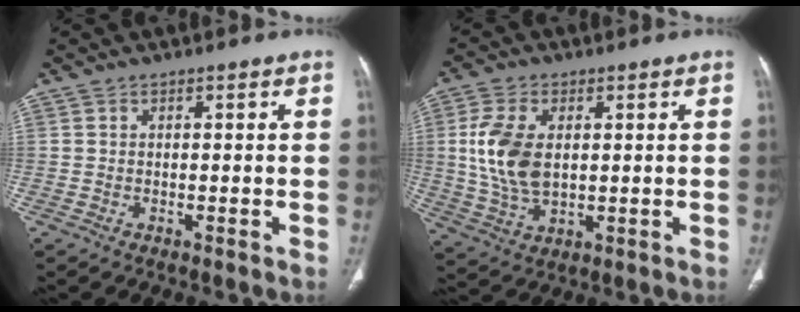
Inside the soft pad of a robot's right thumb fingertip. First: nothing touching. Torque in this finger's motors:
{"motor_torque": [-0.24, 0.45, 0.78, 0.40, 0.13]}